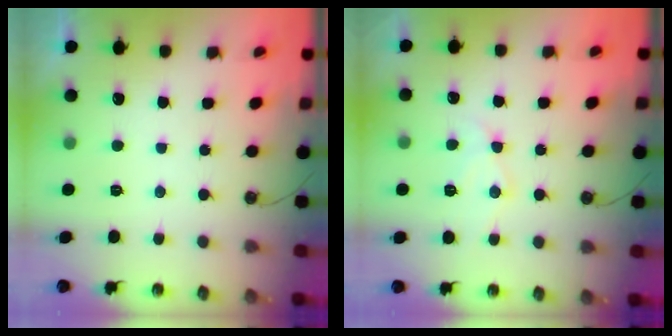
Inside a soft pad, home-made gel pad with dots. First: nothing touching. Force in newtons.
{"total": 11.0, "press": 11.0, "slide": 0.8}